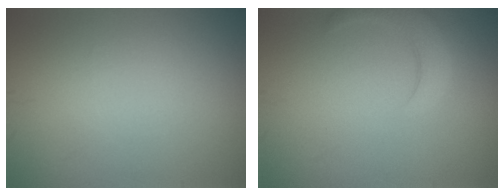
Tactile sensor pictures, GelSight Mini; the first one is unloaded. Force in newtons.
{"total": 3.4, "press": 3.4, "slide": 0.4}